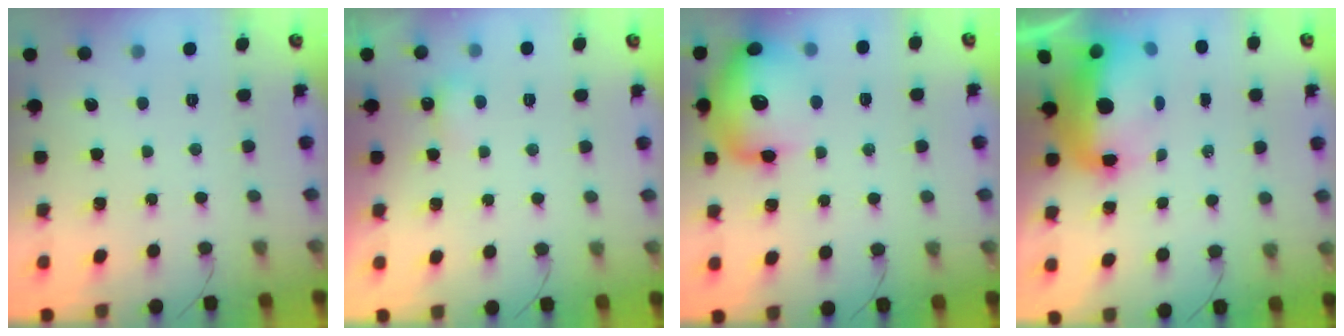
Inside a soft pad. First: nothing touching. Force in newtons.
{"total": 3.2, "press": 3.1, "slide": 0.8}
{"total": 16.7, "press": 16.3, "slide": 3.3}
{"total": 10.8, "press": 10.3, "slide": 3.4}